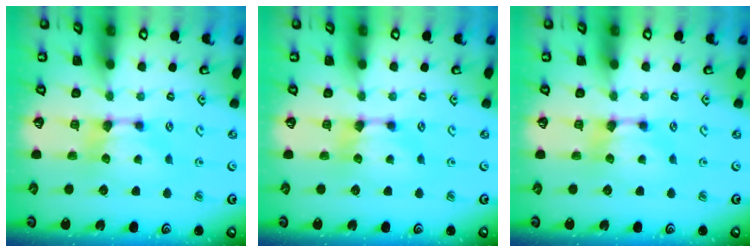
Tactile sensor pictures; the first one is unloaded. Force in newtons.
{"total": 0.0}
{"total": 0.0}